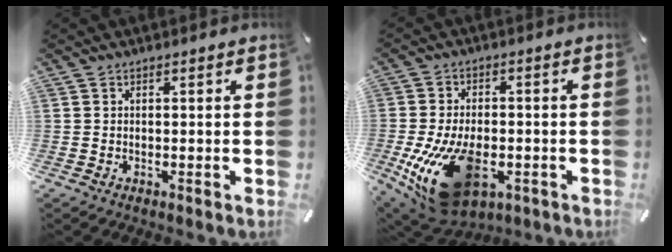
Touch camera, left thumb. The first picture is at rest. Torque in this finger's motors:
{"motor_torque": [1.29, 3.71, 2.02, 0.75, 0.39]}